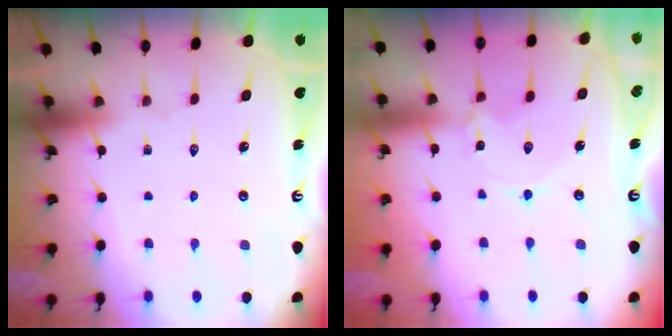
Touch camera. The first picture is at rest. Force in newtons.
{"total": 1.7, "press": 1.6, "slide": 0.1}